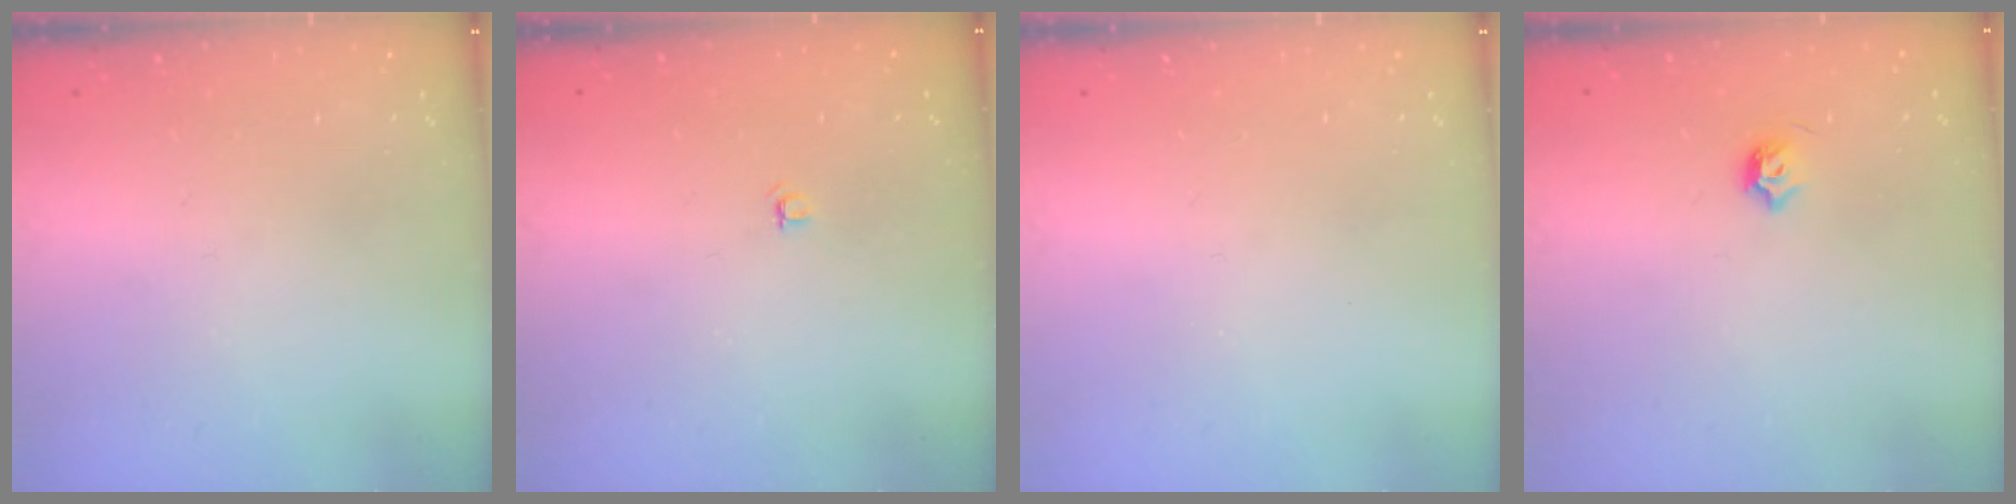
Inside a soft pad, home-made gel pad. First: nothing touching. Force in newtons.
{"total": 3.4, "press": 3.4, "slide": 0.3}
{"total": 0.0}
{"total": 4.0, "press": 3.8, "slide": 1.0}